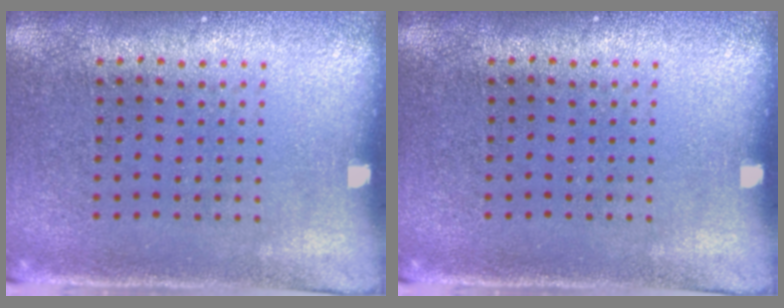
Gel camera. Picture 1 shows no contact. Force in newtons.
{"total": 0.0}